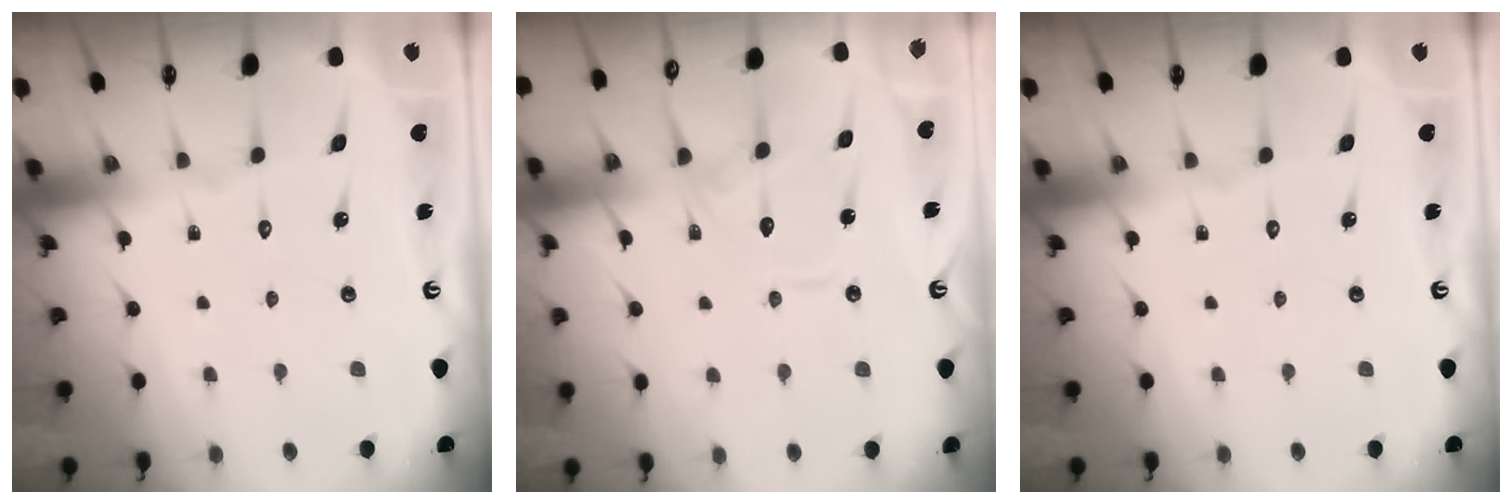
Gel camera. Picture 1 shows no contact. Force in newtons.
{"total": 11.3, "press": 11.2, "slide": 1.1}
{"total": 0.0}